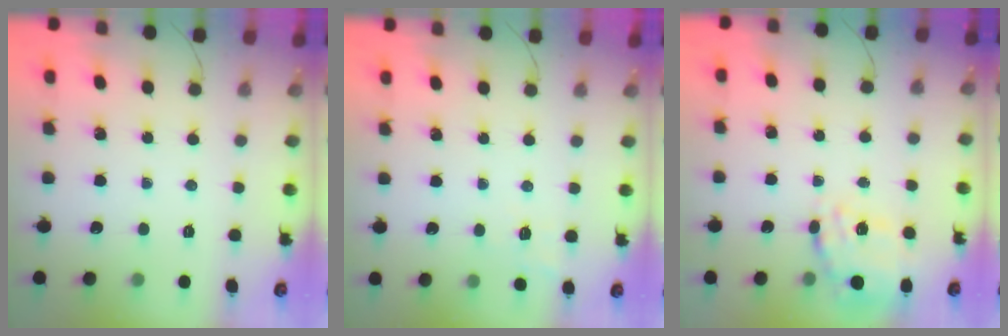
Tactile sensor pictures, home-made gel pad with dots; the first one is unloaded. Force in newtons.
{"total": 6.9, "press": 6.6, "slide": 2.1}
{"total": 17.1, "press": 16.8, "slide": 3.4}